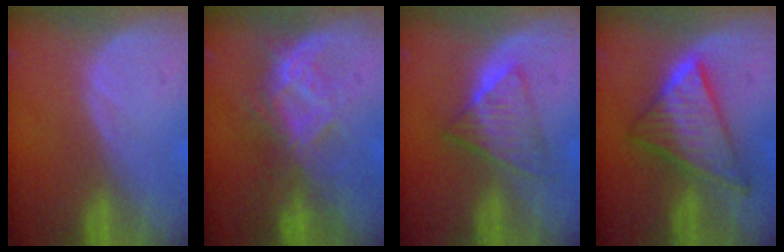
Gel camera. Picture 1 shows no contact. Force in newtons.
{"total": 7.0, "press": 6.8, "slide": 1.3}
{"total": 5.9, "press": 5.4, "slide": 2.3}
{"total": 9.2, "press": 9.2, "slide": 0.7}